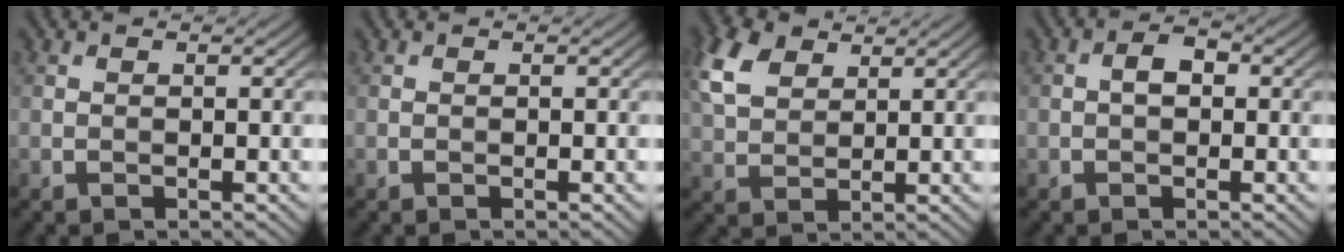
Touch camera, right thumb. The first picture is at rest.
{"total": 0.0}
{"total": 7.3, "force": [3.7, 4.4, 4.5], "torque": [-0.130, 0.017, 0.076]}
{"total": 2.1, "force": [-0.1, 1.3, 1.7], "torque": [-0.030, 0.005, -0.006]}